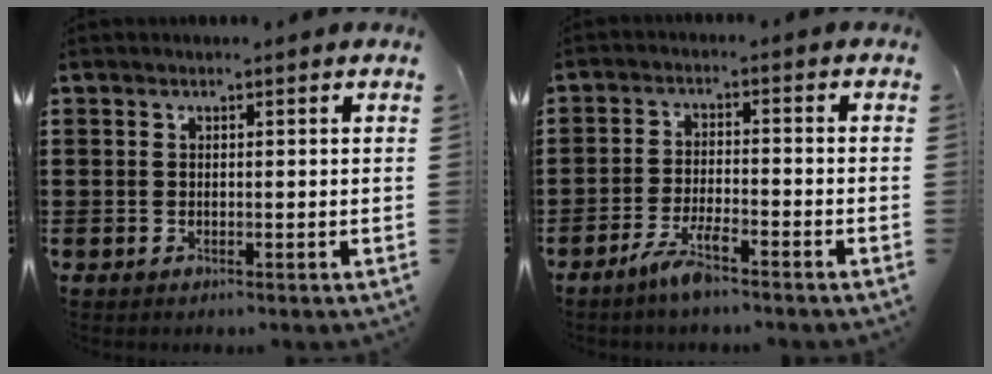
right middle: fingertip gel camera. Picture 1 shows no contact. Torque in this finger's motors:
{"motor_torque": [2.14, 0.00, 0.08, 0.05]}